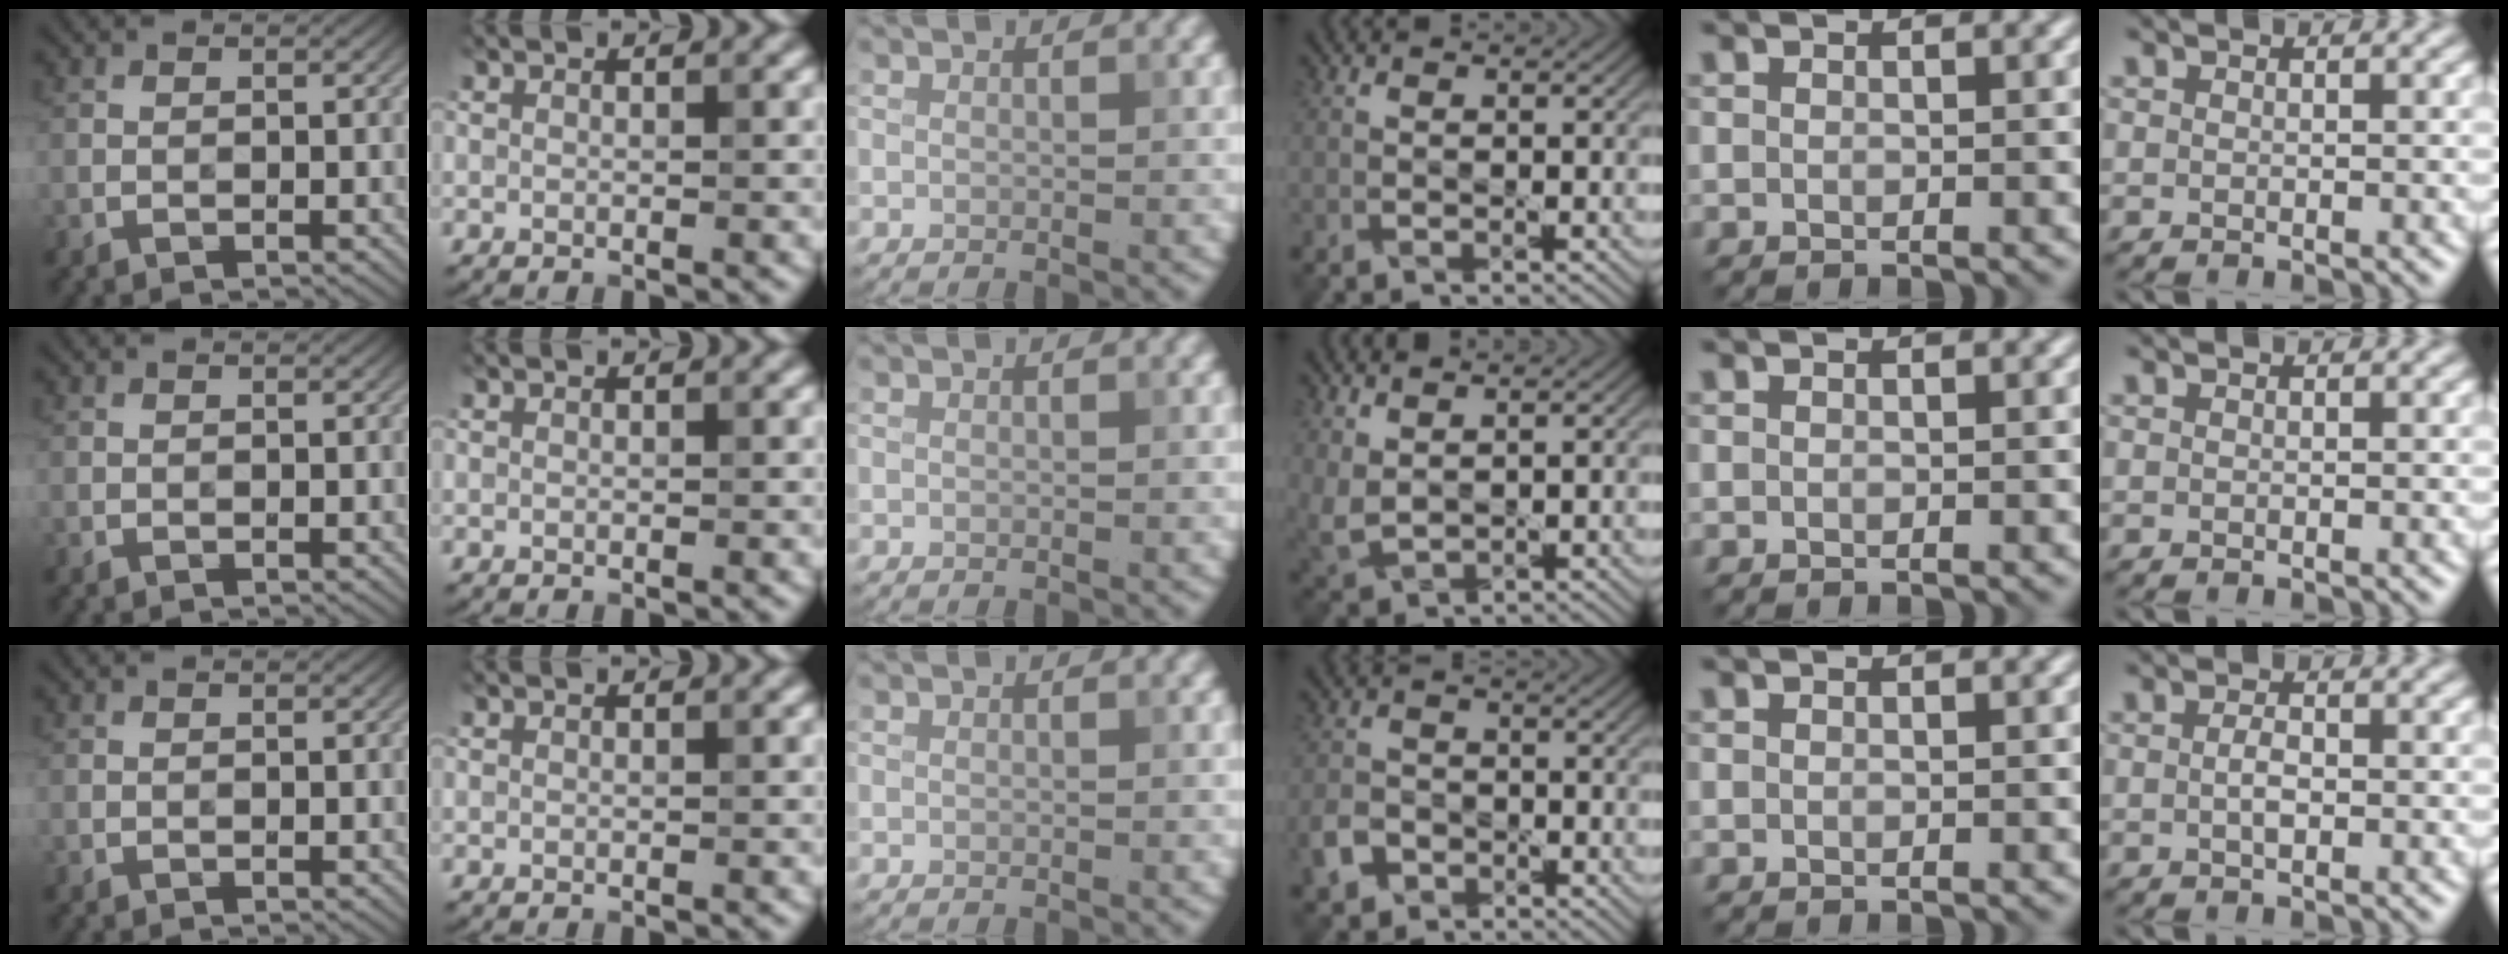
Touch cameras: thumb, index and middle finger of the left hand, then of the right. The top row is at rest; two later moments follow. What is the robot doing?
{"motion": "pour", "object": "kettle"}